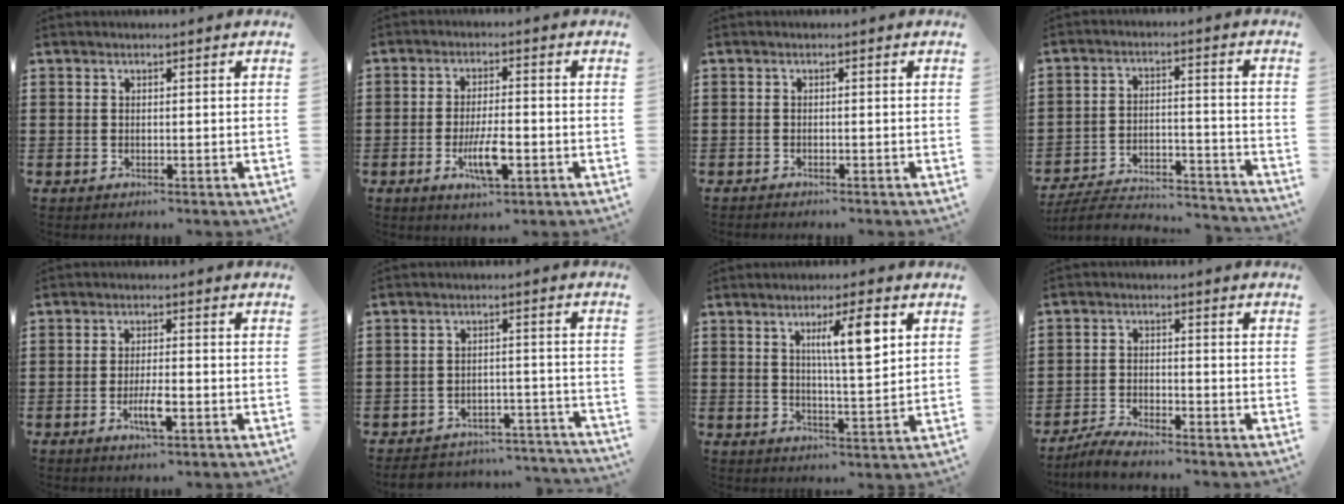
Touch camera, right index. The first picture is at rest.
{"total": 6.6, "force": [-2.2, 1.9, 5.9], "torque": [-0.123, -0.009, -0.041]}
{"total": 0.6, "force": [-0.6, 0.1, 0.0], "torque": [-0.002, 0.000, -0.013]}
{"total": 5.2, "force": [-4.9, 0.8, 1.6], "torque": [-0.033, -0.002, -0.100]}
{"total": 4.4, "force": [-1.7, 1.1, 3.9], "torque": [-0.086, -0.006, -0.034]}
{"total": 3.9, "force": [-3.8, 0.7, 0.6], "torque": [-0.014, 0.005, -0.079]}
{"total": 6.7, "force": [2.5, 1.7, 6.0], "torque": [-0.099, 0.000, 0.034]}
{"total": 3.6, "force": [-3.5, 0.2, 0.9], "torque": [-0.024, 0.006, -0.074]}